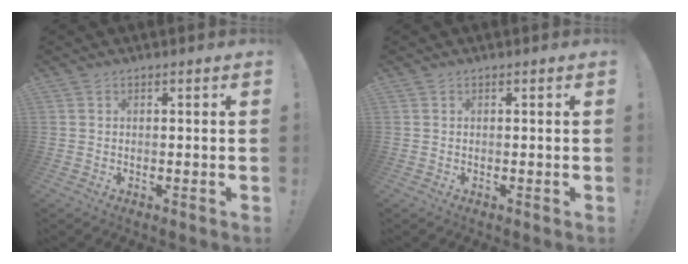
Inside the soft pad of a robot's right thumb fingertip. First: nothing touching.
{"total": 0.0}